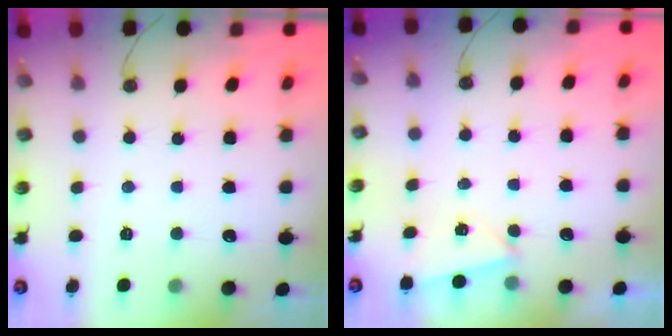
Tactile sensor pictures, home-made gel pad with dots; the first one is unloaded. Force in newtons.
{"total": 2.9, "press": 2.1, "slide": 2.0}